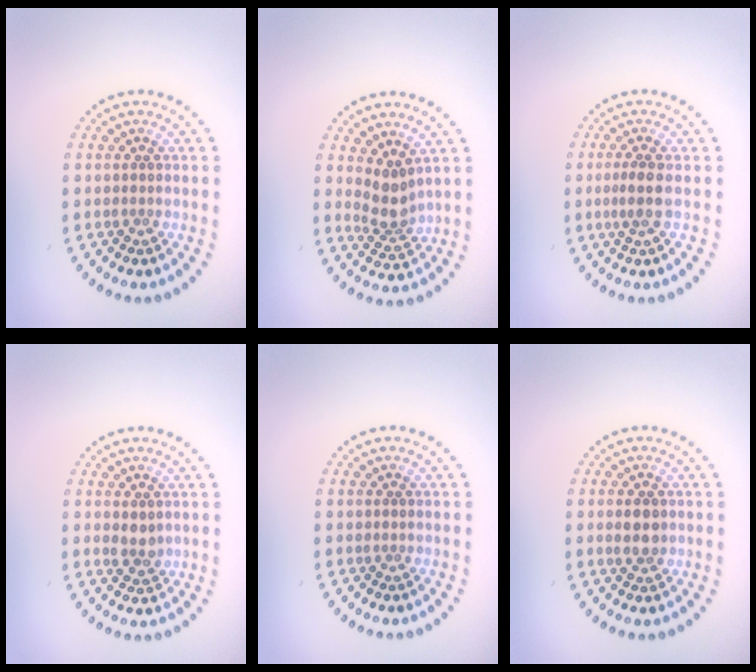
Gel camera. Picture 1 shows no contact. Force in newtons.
{"total": 2.8, "press": 2.2, "slide": 1.8}
{"total": 1.8, "press": 1.6, "slide": 1.0}
{"total": 1.6, "press": 1.5, "slide": 0.5}
{"total": 0.0}
{"total": 2.2, "press": 2.2, "slide": 0.1}